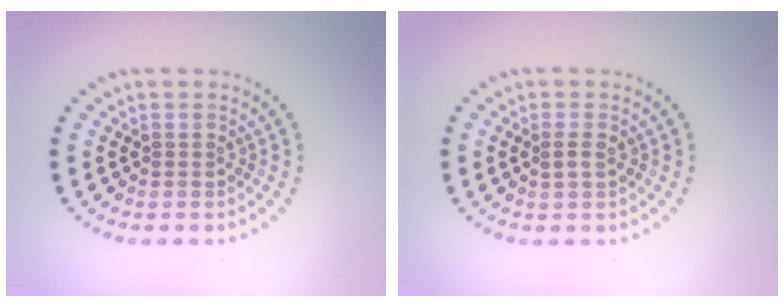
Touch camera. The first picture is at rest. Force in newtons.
{"total": 1.2, "press": 1.2, "slide": 0.3}